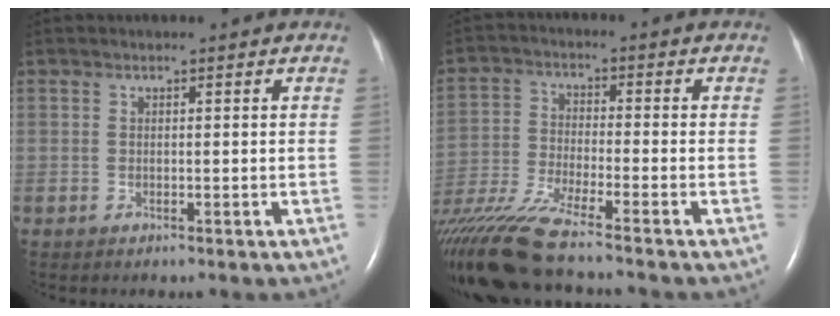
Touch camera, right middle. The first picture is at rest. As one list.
[{"total": 13.0, "force": [-11.2, -1.1, 6.5], "torque": [-0.133, -0.033, -0.203]}]